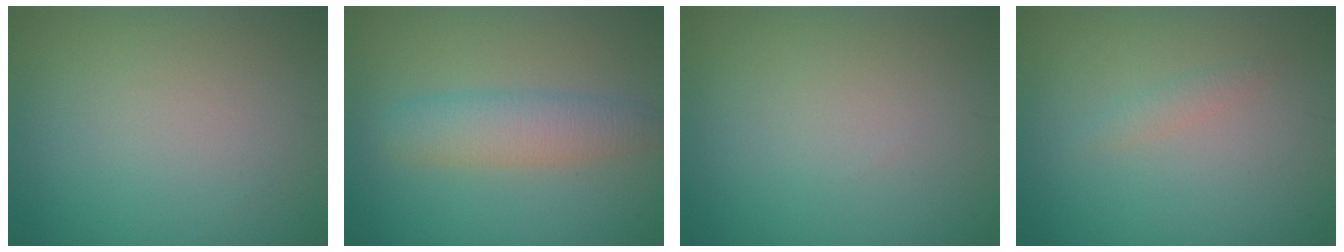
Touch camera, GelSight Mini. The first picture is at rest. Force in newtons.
{"total": 3.7, "press": 3.7, "slide": 0.1}
{"total": 0.0}
{"total": 1.0, "press": 1.0, "slide": 0.1}